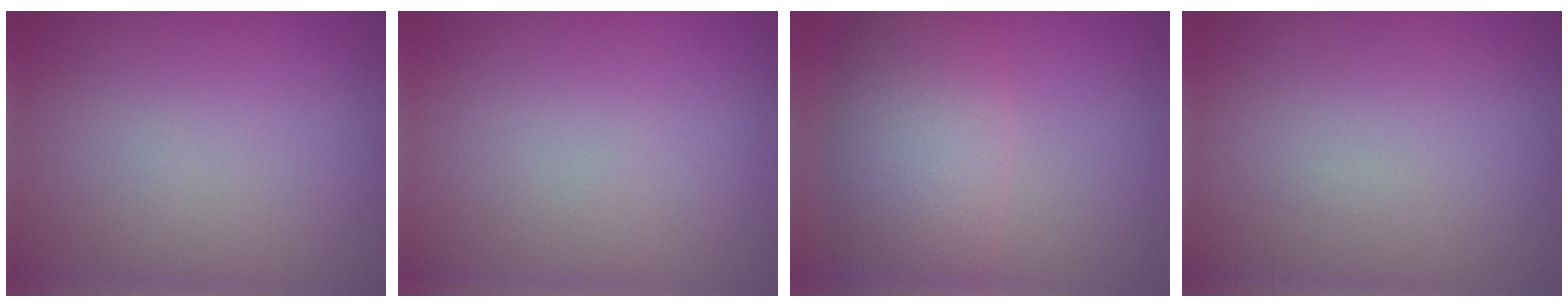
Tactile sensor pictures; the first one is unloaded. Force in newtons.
{"total": 0.0}
{"total": 7.6, "press": 7.6, "slide": 0.2}
{"total": 0.0}